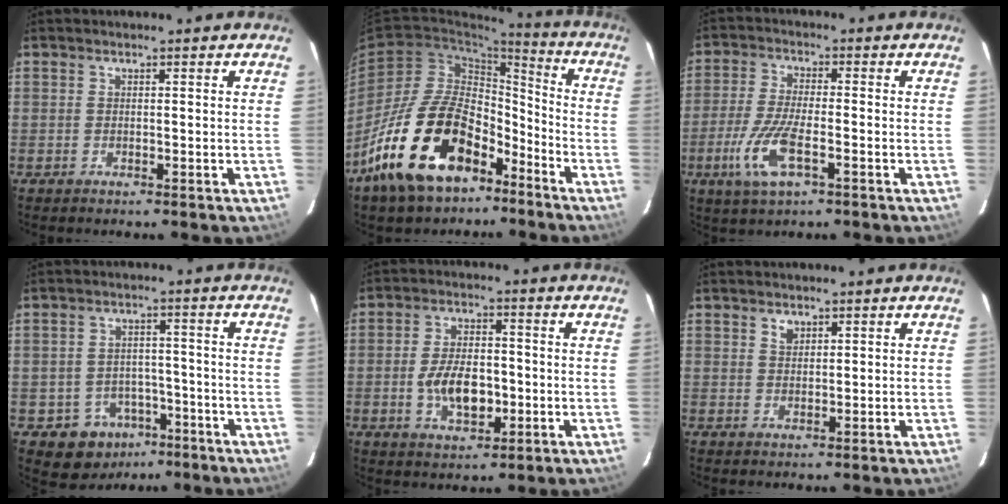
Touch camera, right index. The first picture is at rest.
{"total": 21.4, "force": [-13.0, 11.1, 12.9], "torque": [-0.243, 0.011, -0.215]}
{"total": 9.4, "force": [-3.8, 2.7, 8.1], "torque": [-0.179, -0.012, -0.073]}
{"total": 8.1, "force": [-4.7, 6.4, 1.6], "torque": [-0.039, 0.028, -0.051]}
{"total": 9.3, "force": [-1.9, 5.0, 7.6], "torque": [-0.149, 0.000, -0.027]}
{"total": 1.9, "force": [1.1, 1.3, 0.7], "torque": [-0.010, 0.004, 0.021]}